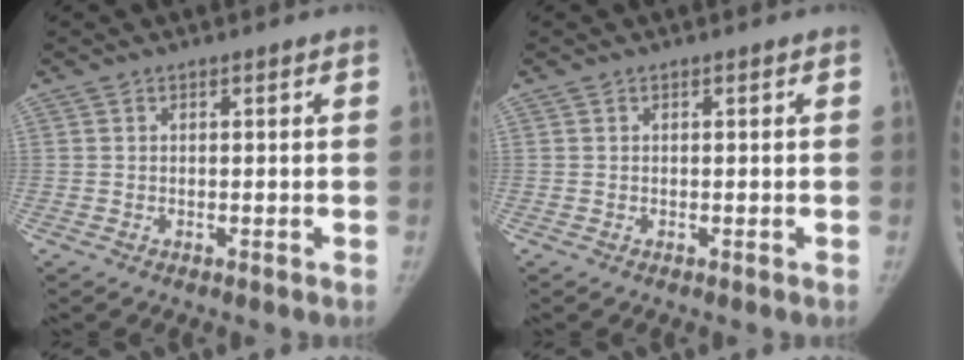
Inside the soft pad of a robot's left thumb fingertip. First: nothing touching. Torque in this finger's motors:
{"motor_torque": [0.13, 0.01, 0.33, -0.12, 0.01]}